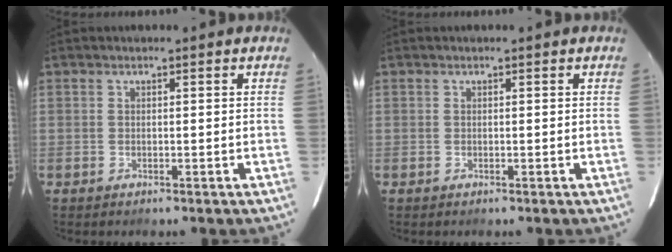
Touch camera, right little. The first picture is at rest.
{"total": 0.0}